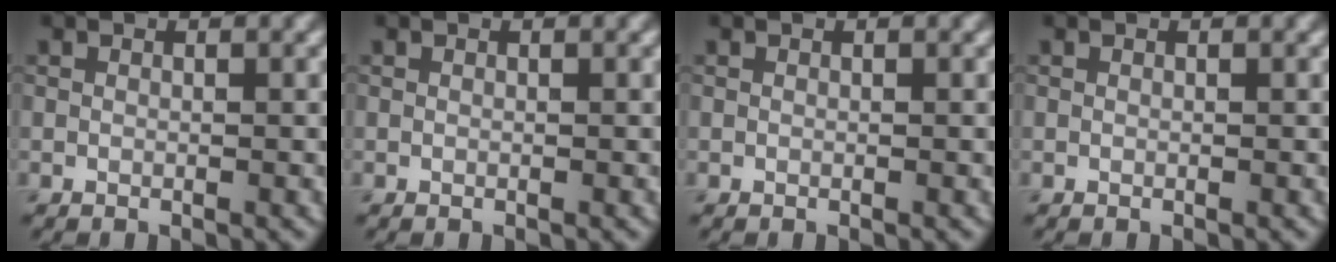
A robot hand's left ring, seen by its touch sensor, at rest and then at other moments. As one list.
[{"total": 0.0}, {"total": 0.0}, {"total": 0.0}]